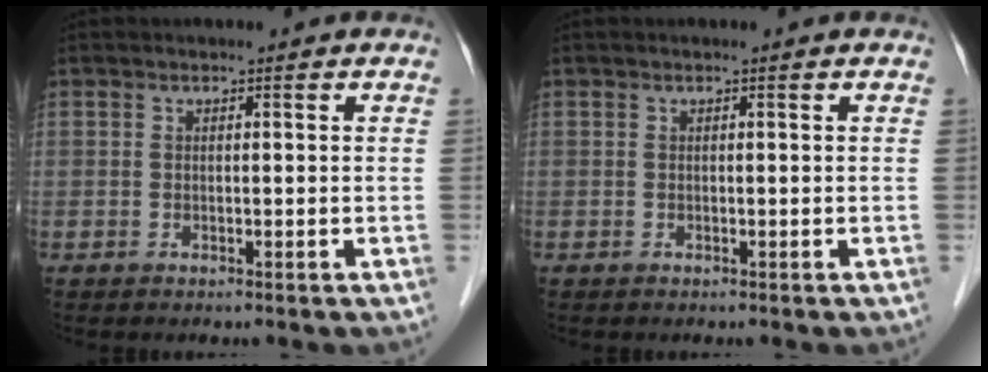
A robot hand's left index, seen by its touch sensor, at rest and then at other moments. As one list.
[{"total": 0.0}]